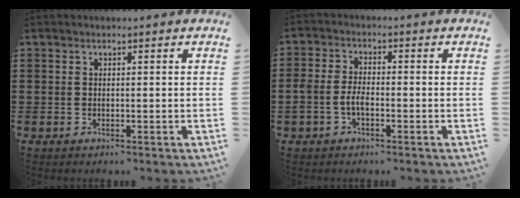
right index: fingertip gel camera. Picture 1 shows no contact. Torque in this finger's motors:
{"motor_torque": [0.28, 0.08, 0.14, 0.06]}